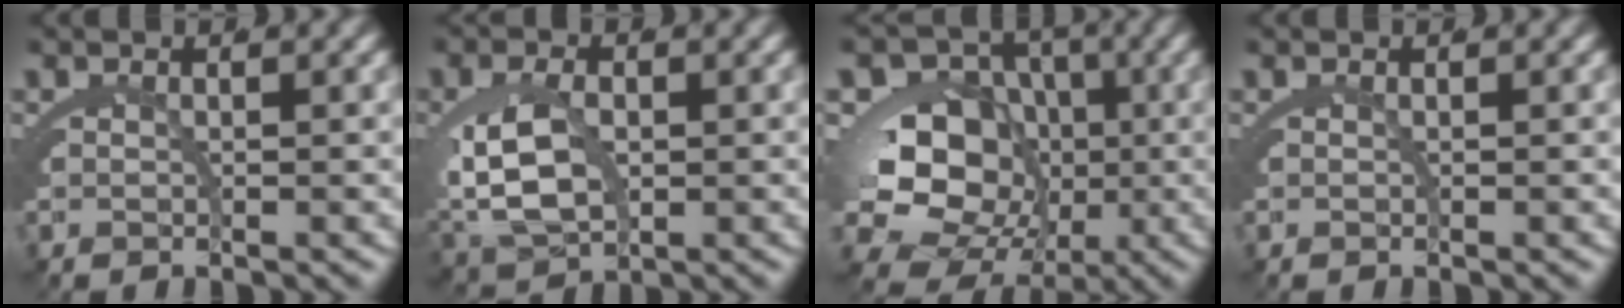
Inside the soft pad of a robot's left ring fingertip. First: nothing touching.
{"total": 6.6, "force": [-0.6, 4.7, 4.6], "torque": [-0.122, -0.024, 0.008]}
{"total": 13.9, "force": [-2.0, 11.6, 7.4], "torque": [-0.144, -0.067, -0.021]}
{"total": 0.0}